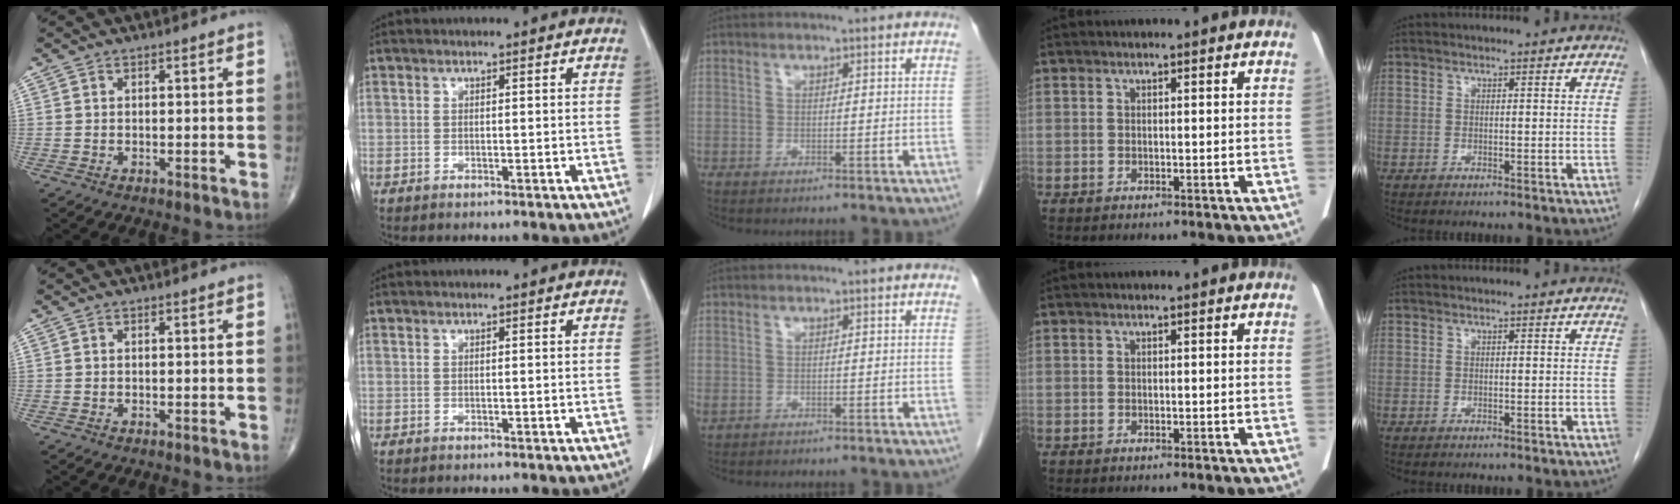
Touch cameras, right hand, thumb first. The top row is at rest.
{"middle": {"total": 0.7, "force": [-0.1, 0.6, 0.4], "torque": [-0.011, 0.001, 0.004]}}